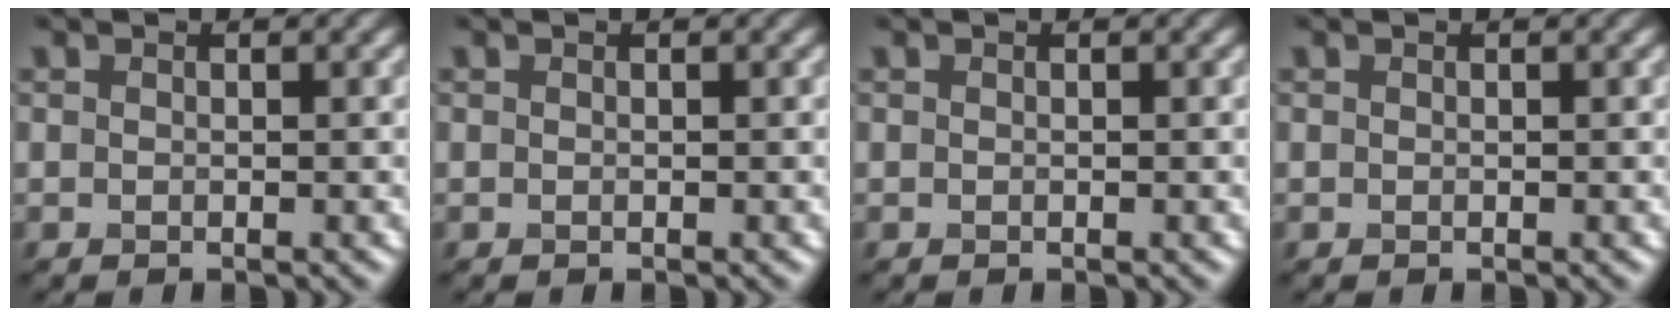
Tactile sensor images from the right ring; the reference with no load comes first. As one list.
[{"total": 0.0}, {"total": 0.0}, {"total": 0.0}]